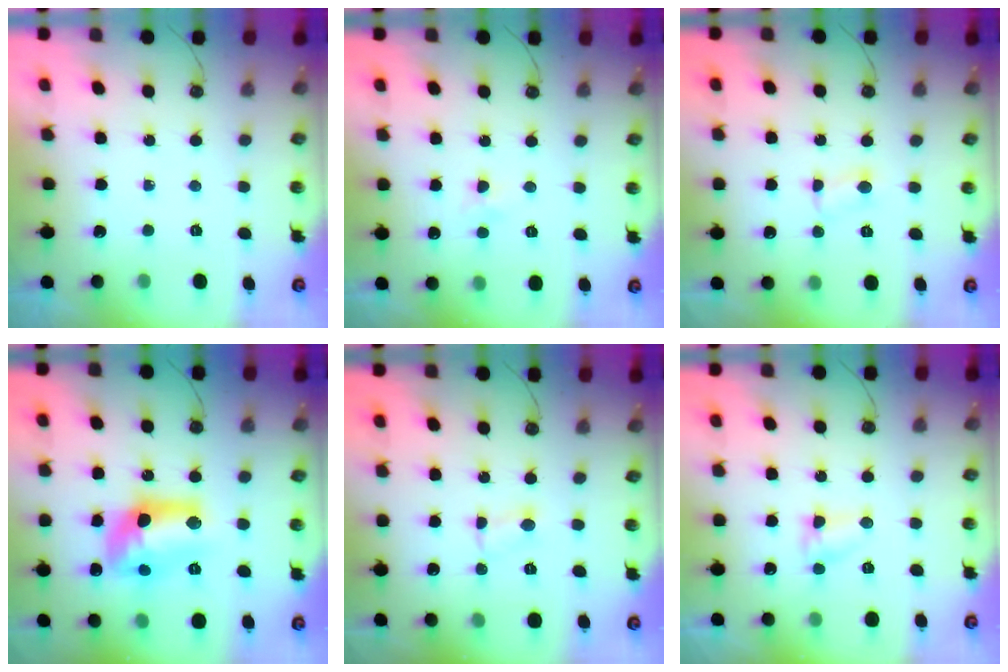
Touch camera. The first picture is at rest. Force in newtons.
{"total": 3.6, "press": 3.5, "slide": 0.4}
{"total": 4.6, "press": 3.2, "slide": 3.4}
{"total": 14.1, "press": 14.0, "slide": 1.0}
{"total": 2.3, "press": 2.2, "slide": 0.5}
{"total": 4.1, "press": 4.1, "slide": 0.5}